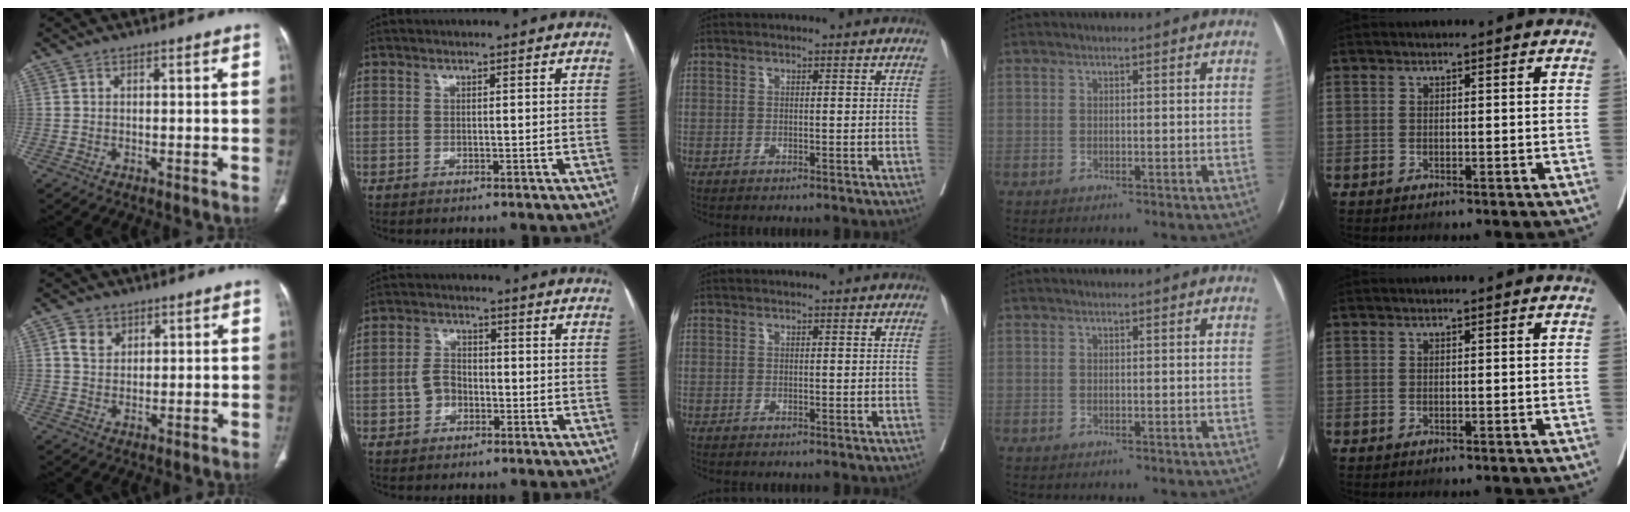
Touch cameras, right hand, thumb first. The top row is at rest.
{"thumb": {"total": 4.2, "force": [2.0, 3.3, 1.9], "torque": [-0.019, -0.008, 0.039]}, "index": {"total": 4.1, "force": [-1.2, 3.2, 2.3], "torque": [-0.051, 0.016, -0.020]}}